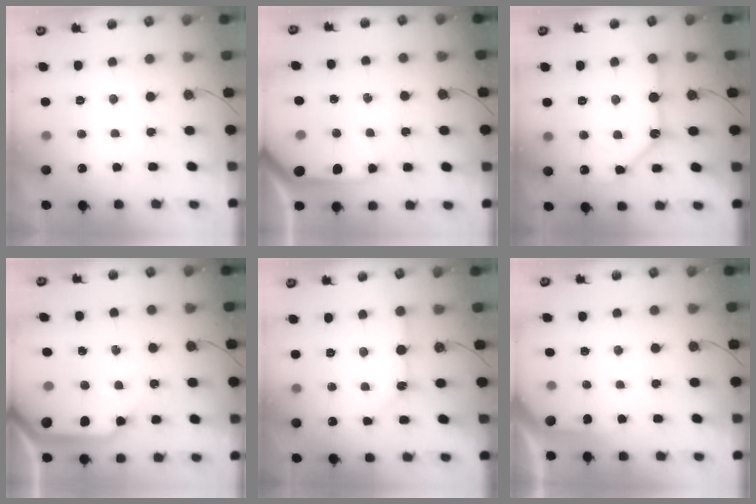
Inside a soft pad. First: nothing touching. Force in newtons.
{"total": 9.6, "press": 9.5, "slide": 1.2}
{"total": 14.4, "press": 14.3, "slide": 1.3}
{"total": 14.3, "press": 14.2, "slide": 1.5}
{"total": 2.5, "press": 2.5, "slide": 0.2}
{"total": 2.5, "press": 2.5, "slide": 0.3}